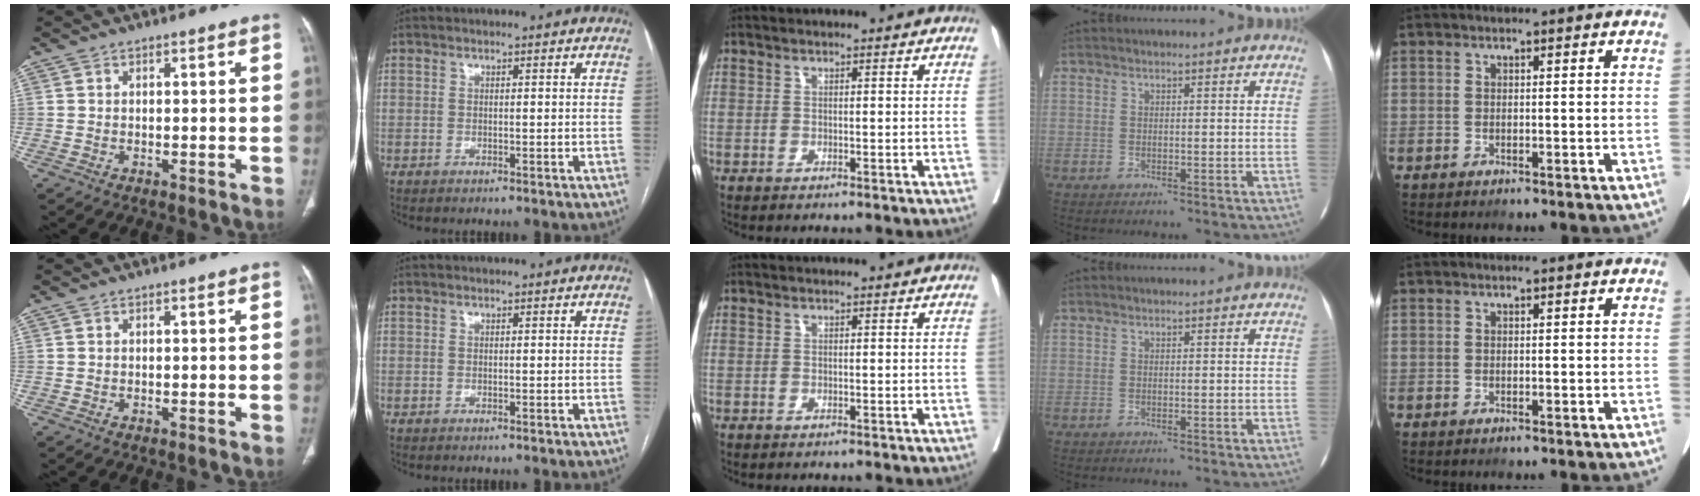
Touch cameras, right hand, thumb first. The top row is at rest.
{}